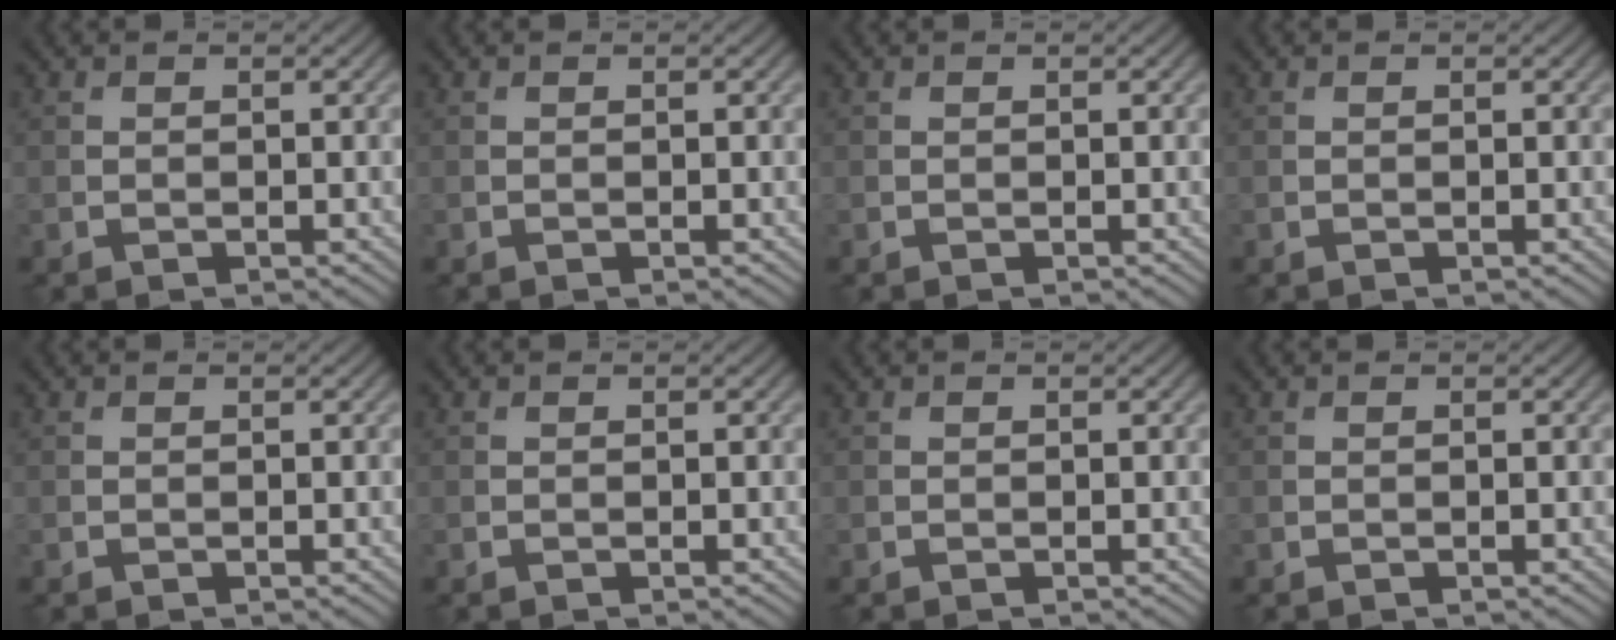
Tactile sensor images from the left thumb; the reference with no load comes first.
{"total": 0.0}
{"total": 0.0}
{"total": 0.0}
{"total": 0.0}
{"total": 0.0}
{"total": 0.0}
{"total": 0.0}